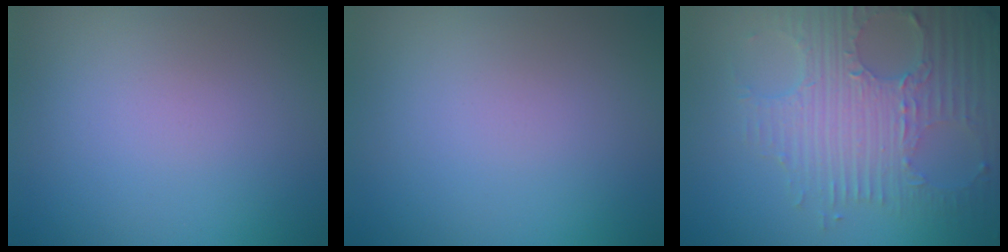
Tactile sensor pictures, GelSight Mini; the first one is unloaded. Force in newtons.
{"total": 0.0}
{"total": 8.1, "press": 5.7, "slide": 5.7}